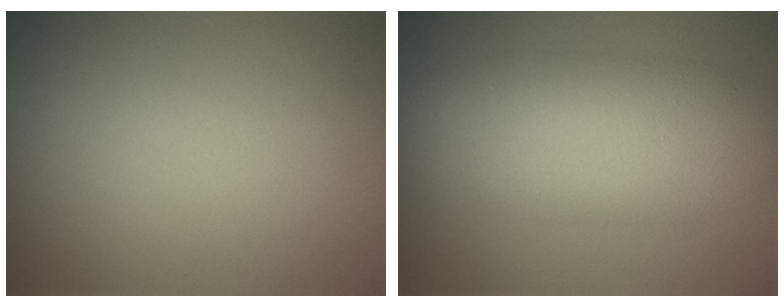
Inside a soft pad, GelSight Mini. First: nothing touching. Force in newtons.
{"total": 7.6, "press": 7.6, "slide": 0.2}